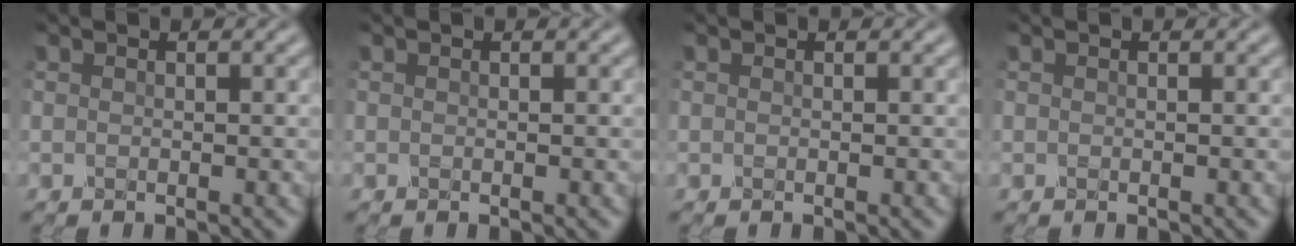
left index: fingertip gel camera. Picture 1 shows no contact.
{"total": 0.0}
{"total": 0.0}
{"total": 0.0}